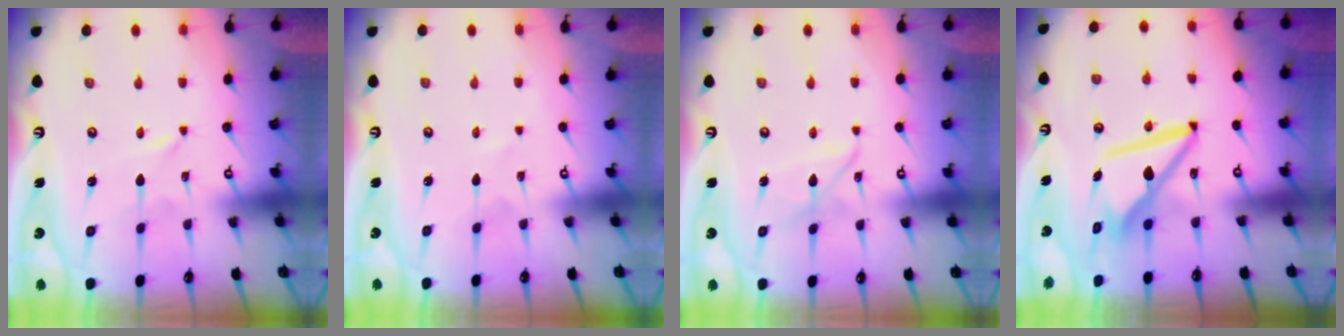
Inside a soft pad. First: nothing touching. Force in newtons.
{"total": 0.0}
{"total": 5.9, "press": 5.9, "slide": 0.5}
{"total": 10.1, "press": 10.1, "slide": 0.9}